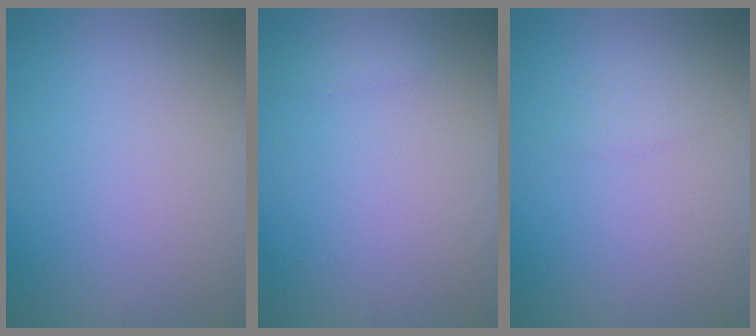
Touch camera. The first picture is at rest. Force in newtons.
{"total": 0.8, "press": 0.8, "slide": 0.0}
{"total": 0.8, "press": 0.8, "slide": 0.1}